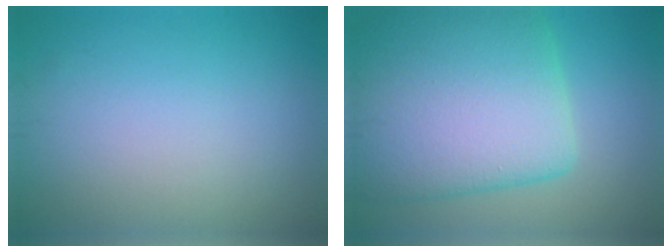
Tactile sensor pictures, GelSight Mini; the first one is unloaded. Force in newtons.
{"total": 12.2, "press": 12.2, "slide": 0.7}